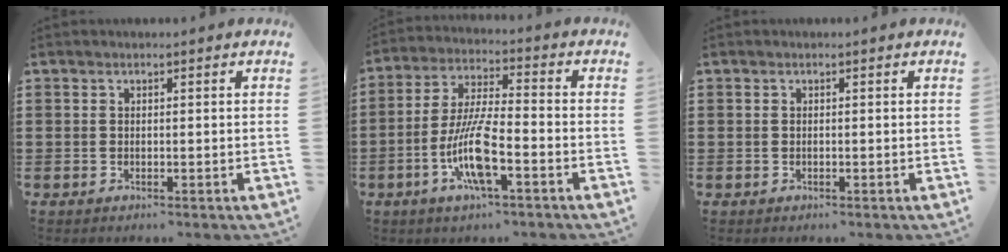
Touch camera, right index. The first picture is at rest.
{"total": 10.1, "force": [-4.0, 2.2, 9.0], "torque": [-0.197, -0.012, -0.080]}
{"total": 0.0}